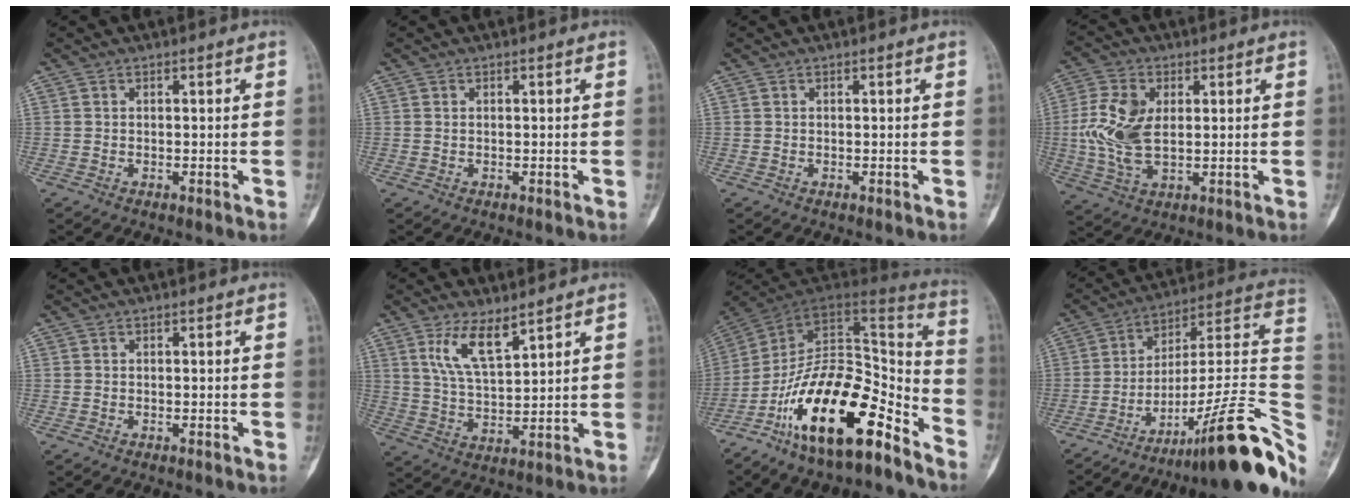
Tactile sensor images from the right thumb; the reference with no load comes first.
{"total": 0.0}
{"total": 0.0}
{"total": 11.0, "force": [1.0, 6.4, 8.9], "torque": [-0.190, 0.000, 0.023]}
{"total": 0.0}
{"total": 7.8, "force": [4.9, 2.6, 5.5], "torque": [-0.100, -0.034, 0.102]}
{"total": 24.3, "force": [-14.3, 9.5, 17.3], "torque": [-0.277, 0.096, -0.240]}
{"total": 26.1, "force": [-12.6, 6.2, 22.0], "torque": [-0.232, 0.093, -0.181]}